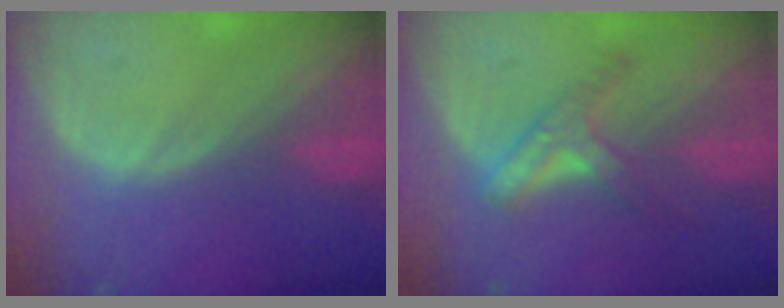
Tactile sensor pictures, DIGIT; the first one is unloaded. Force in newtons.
{"total": 5.1, "press": 5.1, "slide": 0.4}